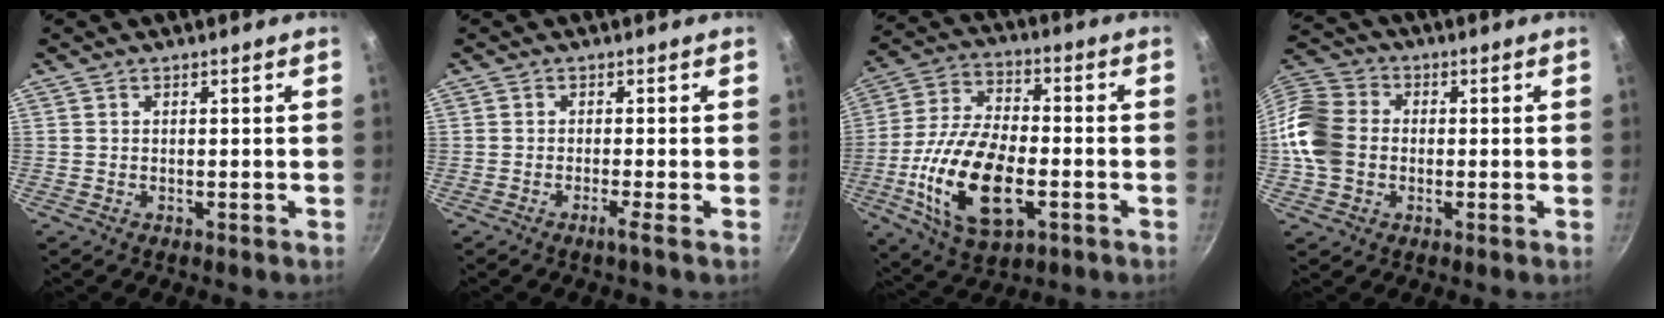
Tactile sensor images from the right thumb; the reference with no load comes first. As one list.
[{"total": 1.5, "force": [-0.9, -0.5, 1.1], "torque": [-0.029, 0.003, -0.017]}, {"total": 19.2, "force": [-5.2, 9.9, 15.7], "torque": [-0.299, 0.017, -0.096]}, {"total": 12.8, "force": [-1.0, 10.3, 7.5], "torque": [-0.135, 0.021, -0.037]}]